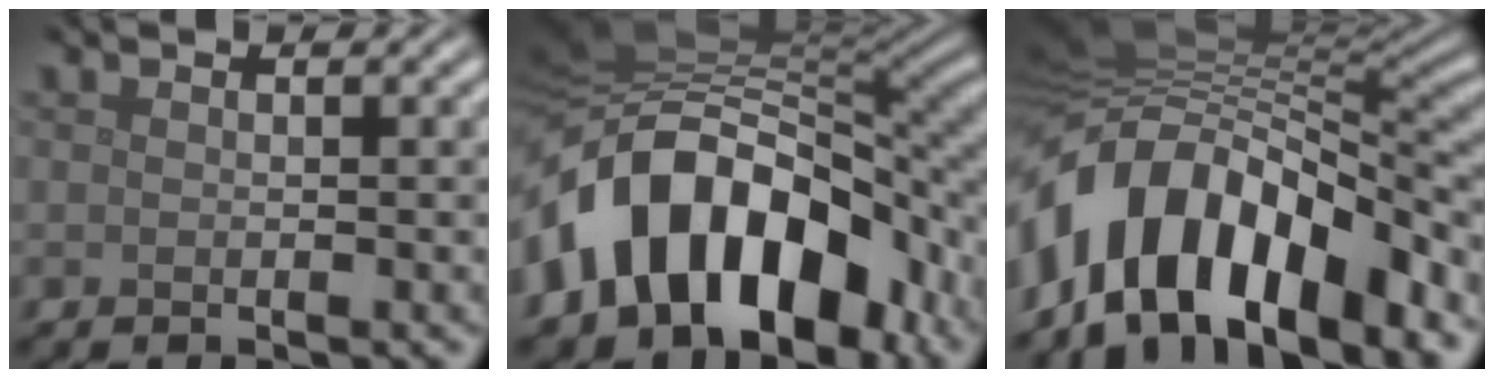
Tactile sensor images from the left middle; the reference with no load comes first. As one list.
[{"total": 14.4, "force": [-5.1, 9.4, 9.7], "torque": [-0.157, 0.010, -0.091]}, {"total": 13.6, "force": [-6.2, 6.9, 9.9], "torque": [-0.160, 0.010, -0.109]}]